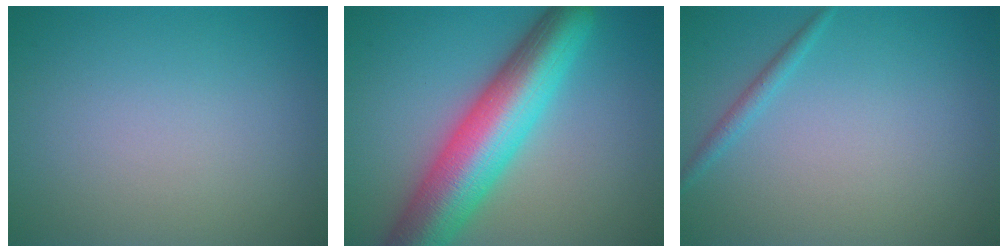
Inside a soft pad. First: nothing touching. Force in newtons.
{"total": 10.5, "press": 10.5, "slide": 0.2}
{"total": 1.2, "press": 1.2, "slide": 0.0}